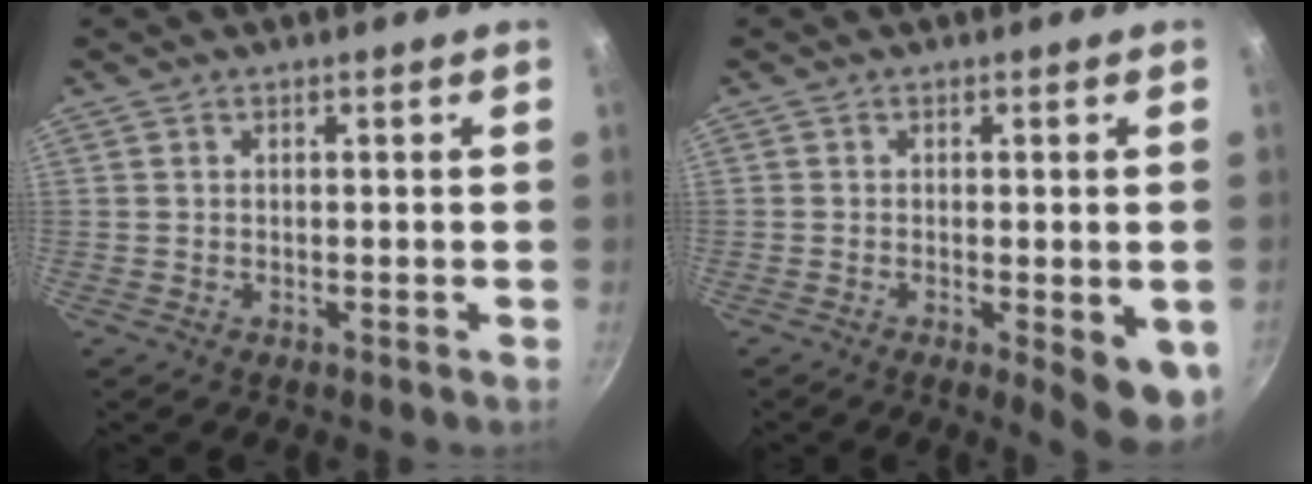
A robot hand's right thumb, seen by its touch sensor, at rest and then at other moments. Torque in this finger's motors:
{"motor_torque": [-0.13, 0.47, 0.05, 0.01, 0.08]}